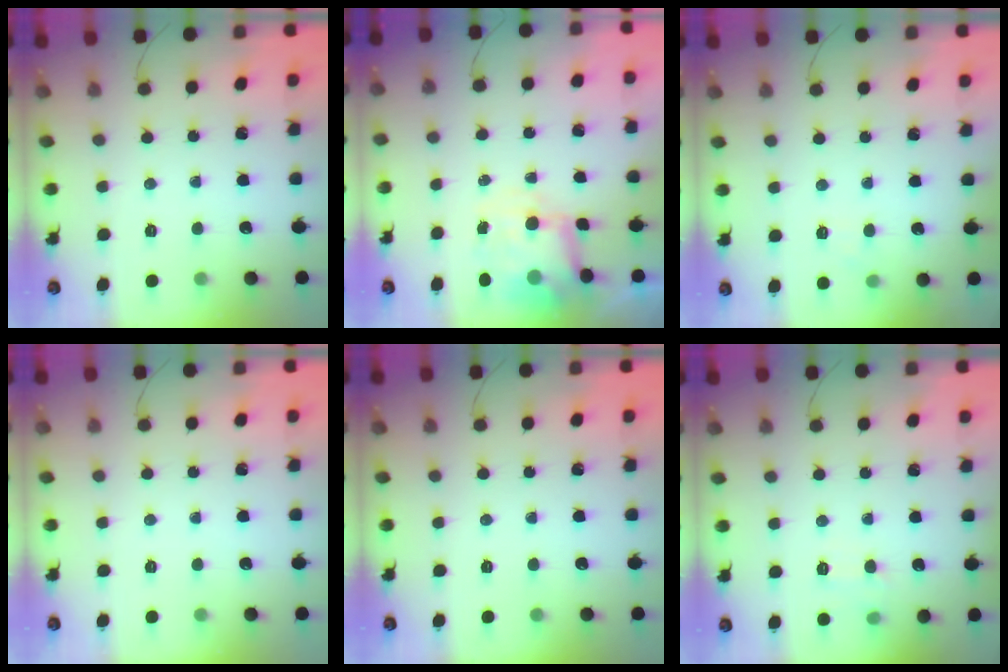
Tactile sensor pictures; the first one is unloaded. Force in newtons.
{"total": 7.8, "press": 7.6, "slide": 1.7}
{"total": 3.7, "press": 3.5, "slide": 1.1}
{"total": 0.0}
{"total": 0.0}
{"total": 7.2, "press": 7.0, "slide": 1.9}